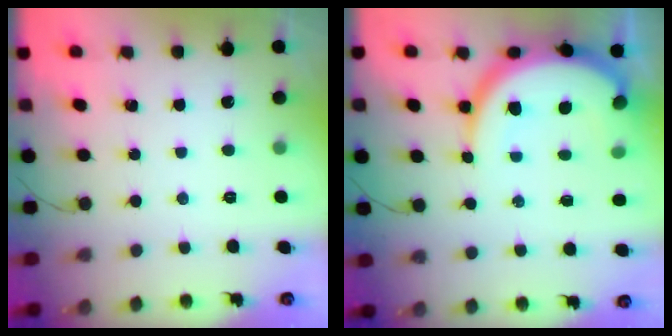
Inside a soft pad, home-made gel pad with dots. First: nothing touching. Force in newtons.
{"total": 13.0, "press": 12.9, "slide": 1.5}